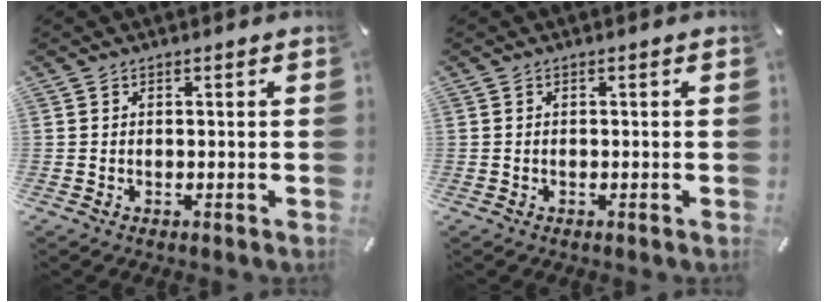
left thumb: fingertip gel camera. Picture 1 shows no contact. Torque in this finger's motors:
{"motor_torque": [-0.15, -0.05, 0.02, 0.08, 0.00]}